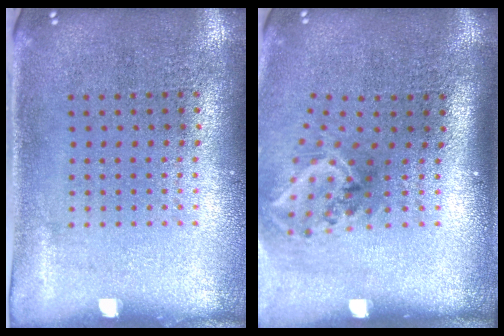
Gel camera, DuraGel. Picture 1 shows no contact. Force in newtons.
{"total": 2.1, "press": 1.3, "slide": 1.6}